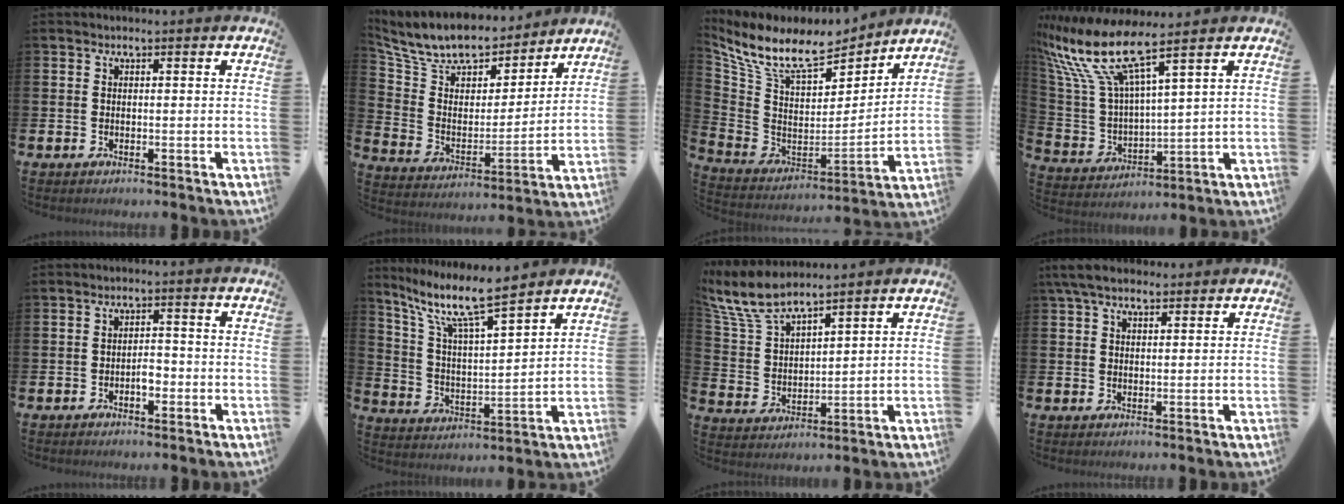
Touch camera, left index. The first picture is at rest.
{"total": 10.7, "force": [10.0, 3.2, 2.2], "torque": [-0.095, -0.072, 0.174]}
{"total": 10.5, "force": [8.9, 3.7, 4.0], "torque": [-0.126, -0.052, 0.160]}
{"total": 10.7, "force": [8.3, 2.4, 6.4], "torque": [-0.162, -0.040, 0.139]}
{"total": 2.1, "force": [-0.9, 1.0, 1.5], "torque": [-0.026, 0.005, -0.020]}
{"total": 10.3, "force": [8.6, 1.5, 5.4], "torque": [-0.128, -0.045, 0.146]}
{"total": 8.1, "force": [7.3, 1.6, 3.2], "torque": [-0.092, -0.028, 0.134]}
{"total": 4.6, "force": [3.7, 1.7, 2.3], "torque": [-0.047, -0.004, 0.068]}